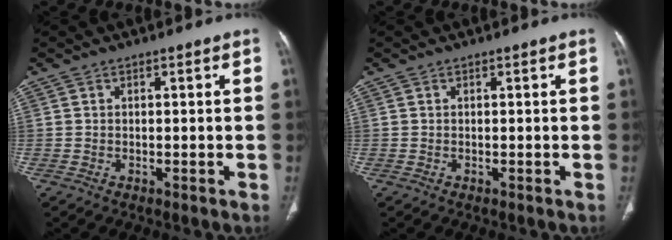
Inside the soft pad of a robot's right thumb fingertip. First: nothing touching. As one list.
[{"total": 0.0}]